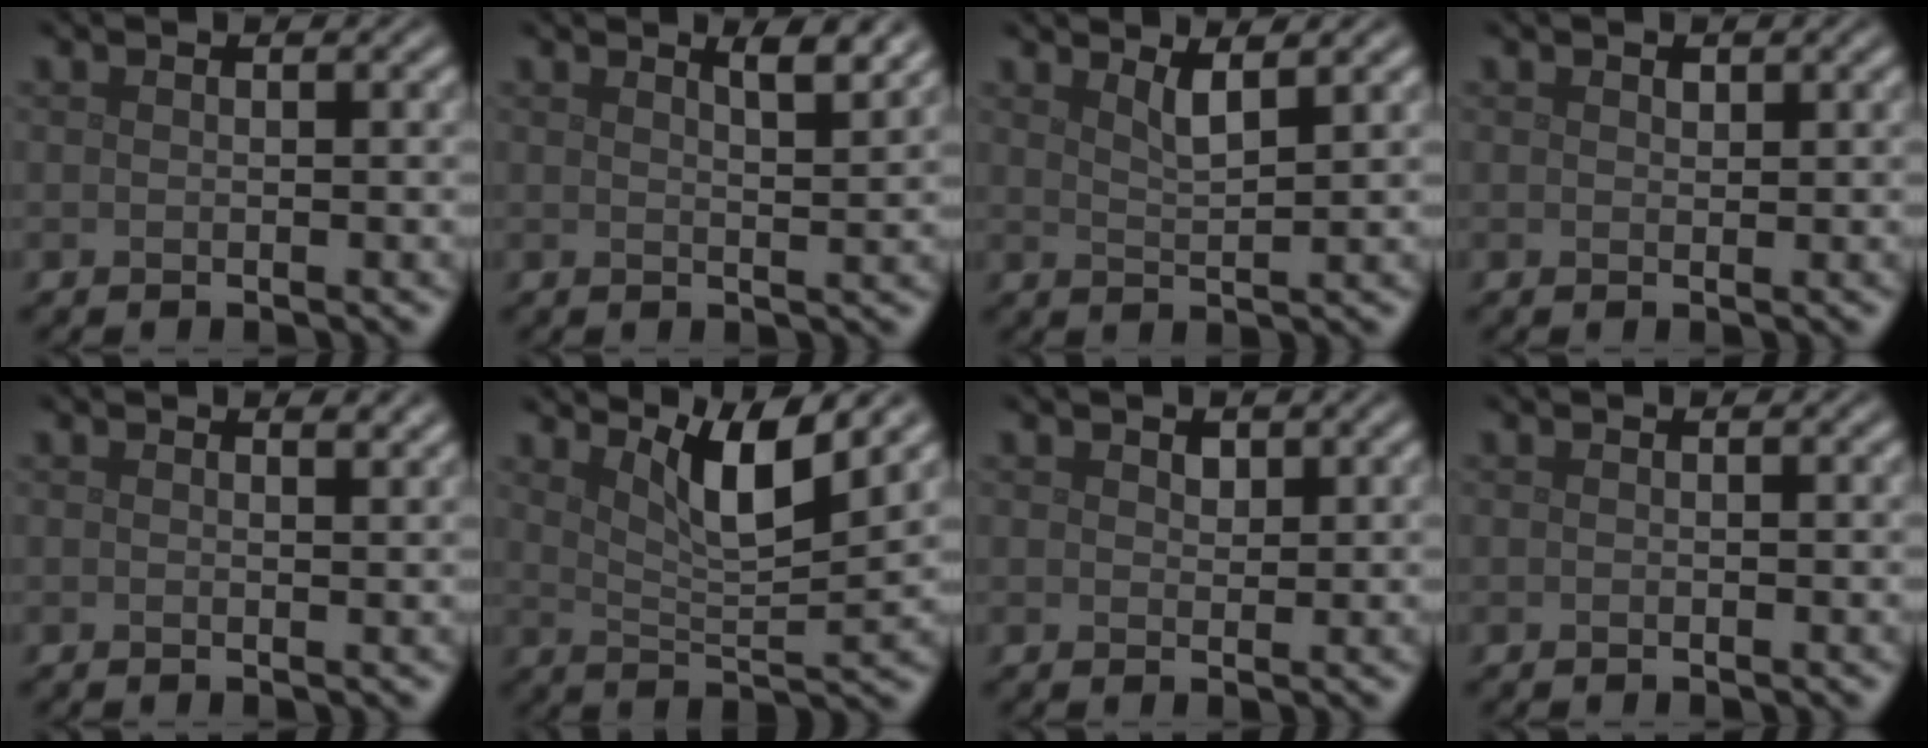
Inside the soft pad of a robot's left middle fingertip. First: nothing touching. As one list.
[{"total": 3.0, "force": [2.2, 0.7, 1.9], "torque": [-0.010, 0.009, 0.017]}, {"total": 2.2, "force": [1.5, 0.5, 1.5], "torque": [-0.020, -0.002, 0.025]}, {"total": 0.6, "force": [0.5, 0.3, 0.3], "torque": [-0.005, -0.003, 0.010]}, {"total": 1.1, "force": [0.9, 0.2, 0.5], "torque": [-0.003, 0.000, 0.014]}, {"total": 5.5, "force": [3.5, 1.0, 4.1], "torque": [-0.069, -0.003, 0.062]}, {"total": 1.1, "force": [0.8, 0.6, 0.4], "torque": [-0.007, -0.001, 0.015]}, {"total": 0.0}]